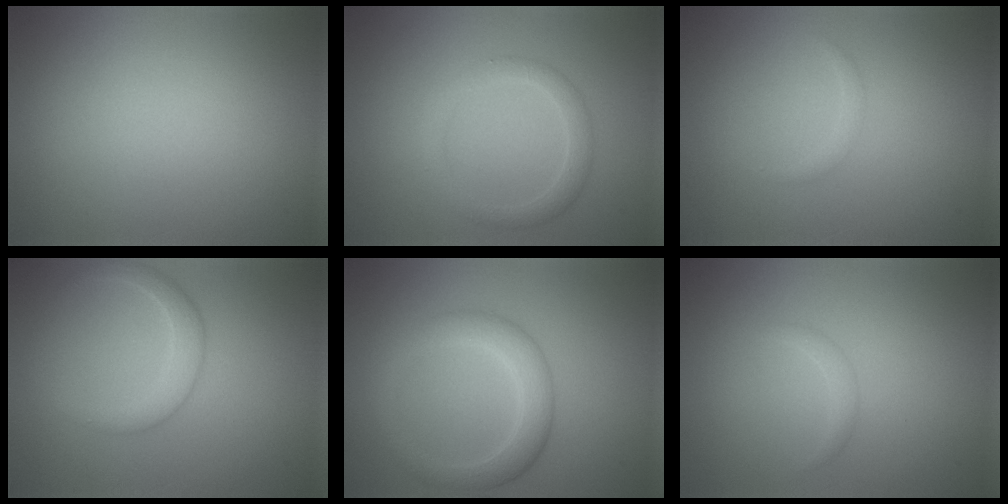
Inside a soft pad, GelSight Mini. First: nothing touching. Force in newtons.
{"total": 2.1, "press": 2.1, "slide": 0.1}
{"total": 0.7, "press": 0.7, "slide": 0.1}
{"total": 2.4, "press": 2.4, "slide": 0.1}
{"total": 3.7, "press": 3.7, "slide": 0.3}
{"total": 0.8, "press": 0.8, "slide": 0.1}